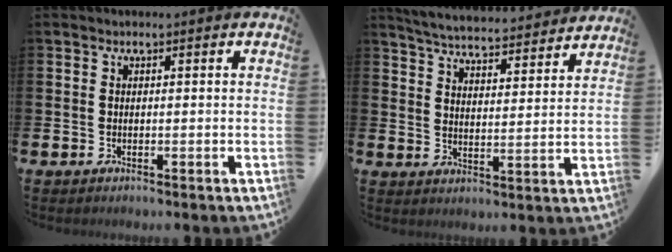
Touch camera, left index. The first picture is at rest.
{"total": 5.6, "force": [5.5, 0.3, 0.7], "torque": [-0.040, -0.043, 0.096]}